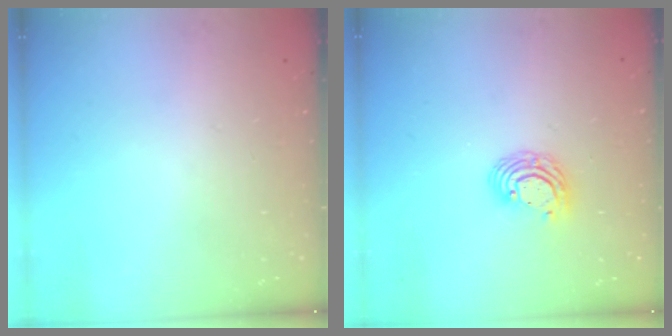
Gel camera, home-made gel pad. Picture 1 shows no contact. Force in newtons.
{"total": 7.3, "press": 7.1, "slide": 1.3}